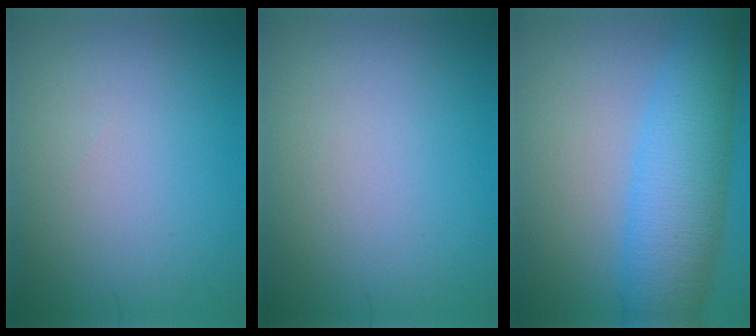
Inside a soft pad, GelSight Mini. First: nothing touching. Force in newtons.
{"total": 0.0}
{"total": 7.9, "press": 7.9, "slide": 0.2}